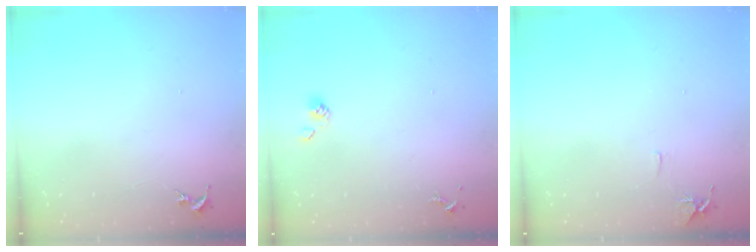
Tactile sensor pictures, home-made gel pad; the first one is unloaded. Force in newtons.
{"total": 3.6, "press": 3.4, "slide": 1.3}
{"total": 6.5, "press": 6.4, "slide": 0.7}